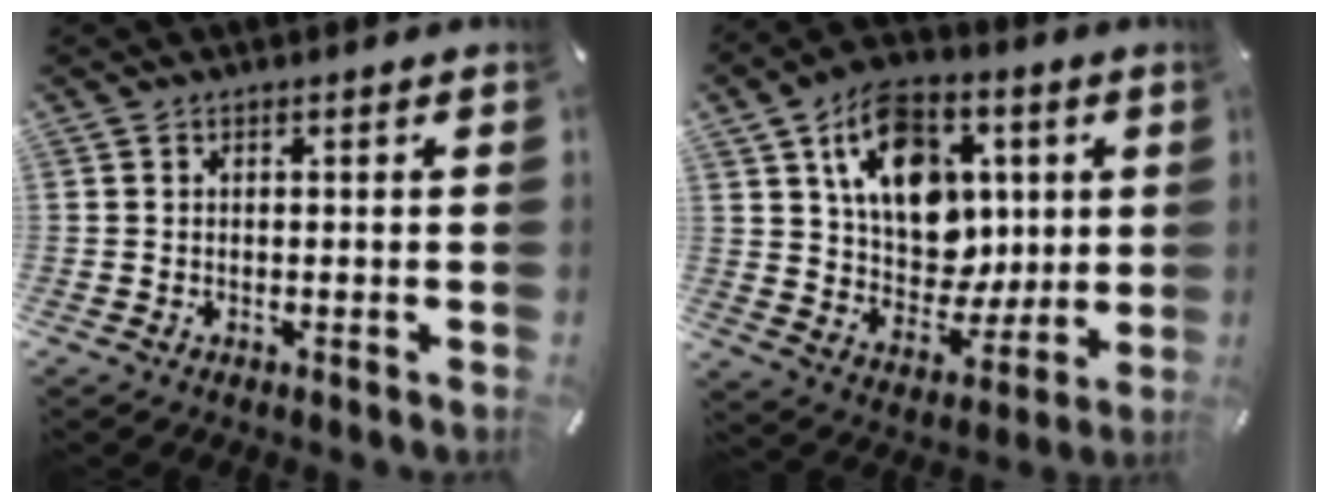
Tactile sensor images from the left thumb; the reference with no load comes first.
{"total": 16.7, "force": [5.6, 12.9, 9.1], "torque": [-0.141, -0.016, 0.111]}